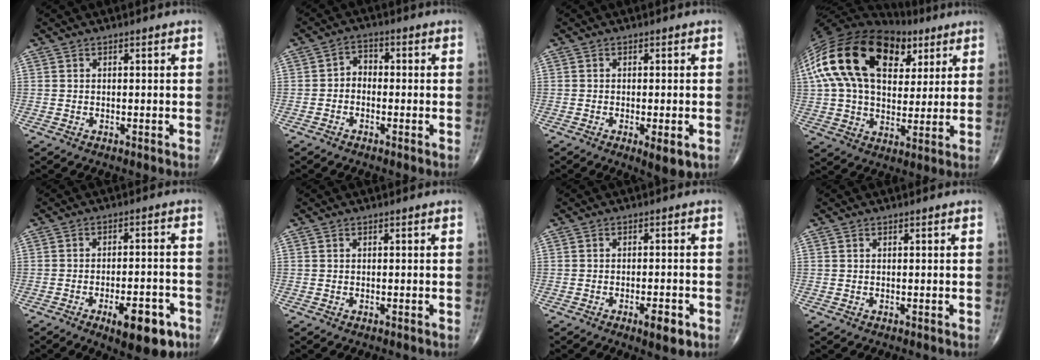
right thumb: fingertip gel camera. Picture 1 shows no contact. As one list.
[{"total": 3.1, "force": [-0.8, 2.4, 1.8], "torque": [-0.011, 0.018, -0.027]}, {"total": 4.6, "force": [-1.7, 1.3, 4.1], "torque": [-0.052, -0.012, -0.021]}, {"total": 26.3, "force": [10.4, 15.2, 18.8], "torque": [-0.355, 0.026, 0.179]}, {"total": 10.9, "force": [-5.6, 4.0, 8.5], "torque": [-0.100, 0.025, -0.073]}, {"total": 0.0}, {"total": 4.6, "force": [-2.3, 1.4, 3.8], "torque": [-0.047, 0.002, -0.031]}, {"total": 0.0}]